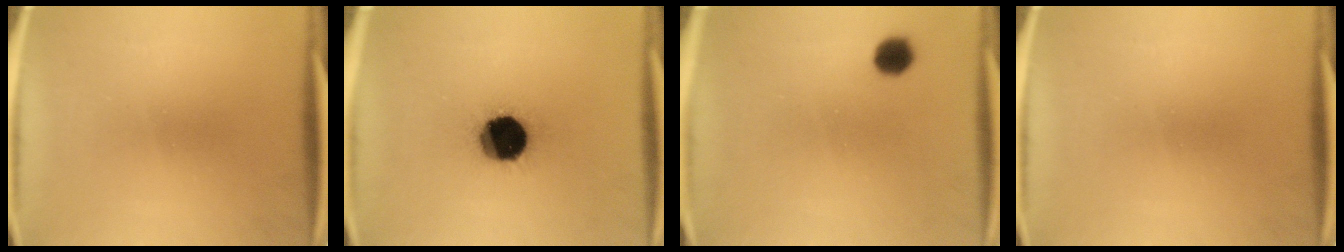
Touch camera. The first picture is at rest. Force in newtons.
{"total": 19.0}
{"total": 3.8}
{"total": 0.0}